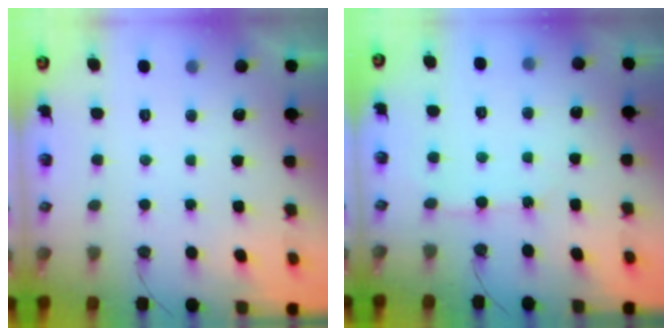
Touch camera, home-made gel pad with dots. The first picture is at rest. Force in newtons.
{"total": 3.6, "press": 3.6, "slide": 0.2}